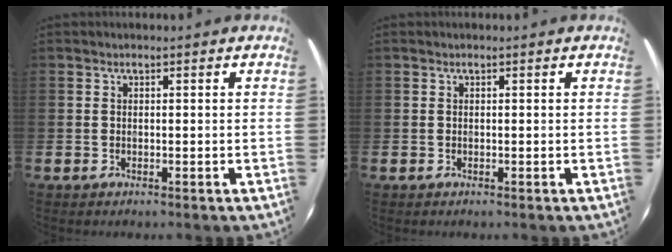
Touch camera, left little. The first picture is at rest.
{"total": 0.0}